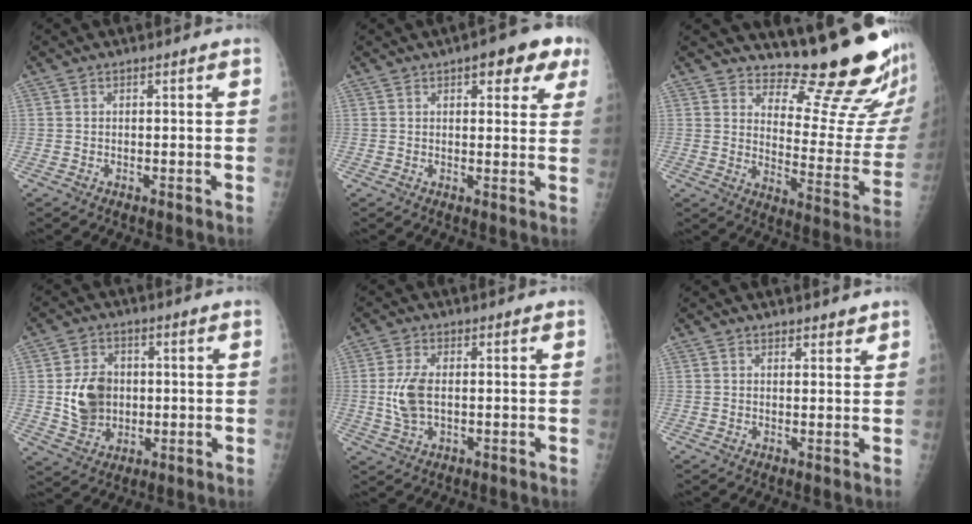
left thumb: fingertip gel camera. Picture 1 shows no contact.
{"total": 8.7, "force": [4.6, 3.5, 6.4], "torque": [-0.043, -0.010, 0.049]}
{"total": 18.4, "force": [16.3, 3.5, 7.8], "torque": [-0.067, -0.171, 0.209]}
{"total": 9.2, "force": [0.3, 7.4, 5.5], "torque": [-0.073, -0.005, 0.011]}
{"total": 5.9, "force": [0.0, 3.2, 5.0], "torque": [-0.117, -0.002, 0.000]}
{"total": 2.4, "force": [2.0, 1.0, 0.7], "torque": [0.008, -0.010, 0.024]}